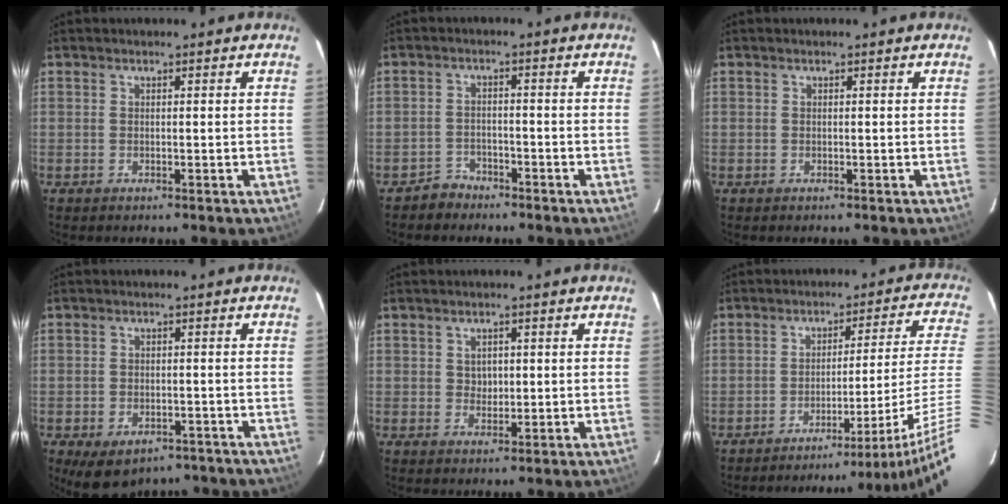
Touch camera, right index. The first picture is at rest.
{"total": 3.3, "force": [-2.7, 2.0, -0.2], "torque": [-0.004, 0.012, -0.048]}
{"total": 0.0}
{"total": 9.0, "force": [-6.0, 5.1, 4.3], "torque": [-0.088, -0.011, -0.074]}
{"total": 2.5, "force": [0.4, 2.2, 1.1], "torque": [-0.015, 0.005, 0.009]}
{"total": 17.2, "force": [-11.6, -1.7, 12.6], "torque": [-0.155, -0.027, -0.154]}